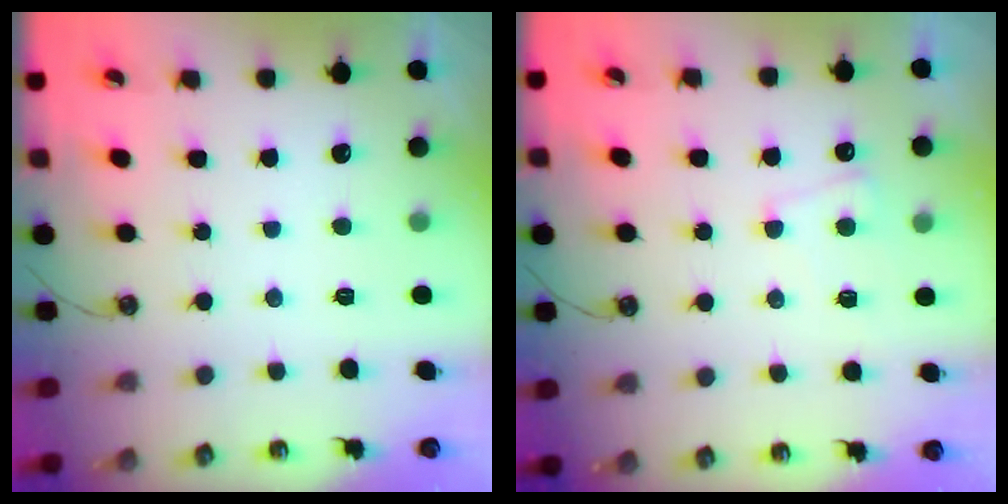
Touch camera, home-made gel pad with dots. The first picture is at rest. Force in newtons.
{"total": 2.3, "press": 2.3, "slide": 0.5}